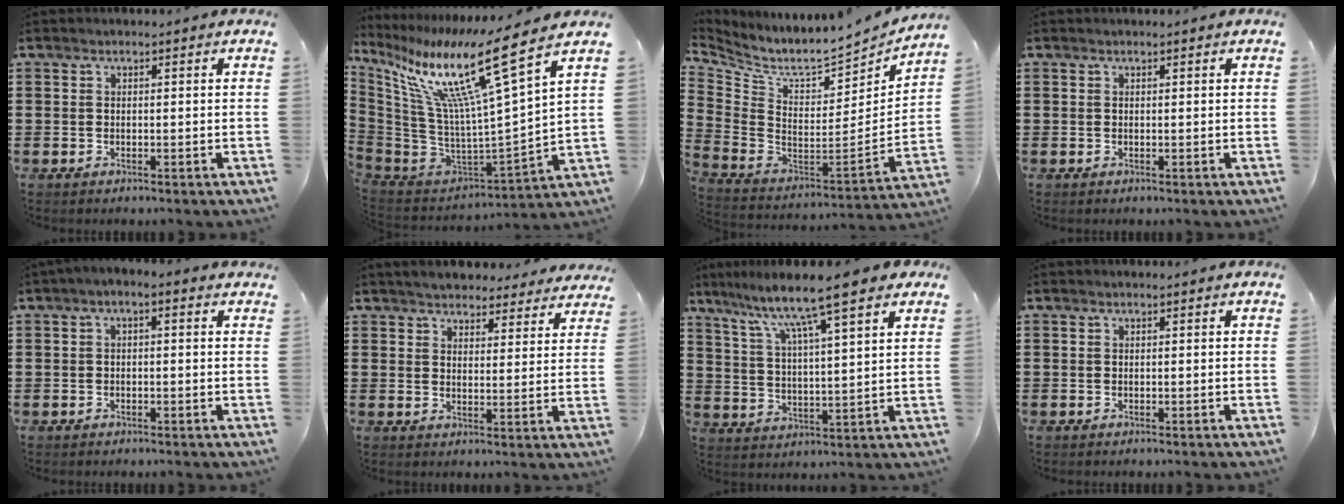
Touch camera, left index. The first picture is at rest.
{"total": 15.8, "force": [9.7, 1.0, 12.5], "torque": [-0.272, -0.069, 0.146]}
{"total": 6.6, "force": [5.8, 1.2, 2.8], "torque": [-0.084, -0.060, 0.096]}
{"total": 0.0}
{"total": 1.4, "force": [-0.8, 0.3, 1.1], "torque": [-0.019, 0.000, -0.017]}
{"total": 4.2, "force": [4.1, 0.6, 0.4], "torque": [-0.025, -0.015, 0.074]}
{"total": 9.5, "force": [7.5, 0.1, 5.9], "torque": [-0.134, -0.044, 0.119]}
{"total": 0.0}